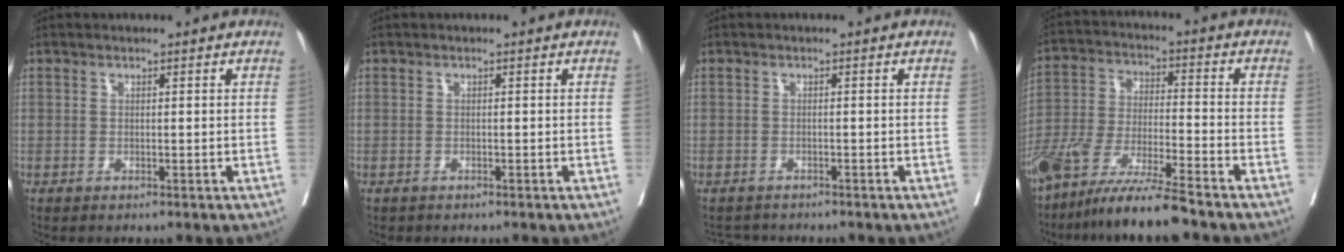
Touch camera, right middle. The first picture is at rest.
{"total": 0.8, "force": [-0.7, 0.4, 0.1], "torque": [-0.014, -0.001, -0.012]}
{"total": 2.4, "force": [-2.3, 0.7, -0.2], "torque": [0.007, -0.007, -0.038]}
{"total": 12.4, "force": [-10.0, 0.1, 7.4], "torque": [-0.136, -0.027, -0.185]}